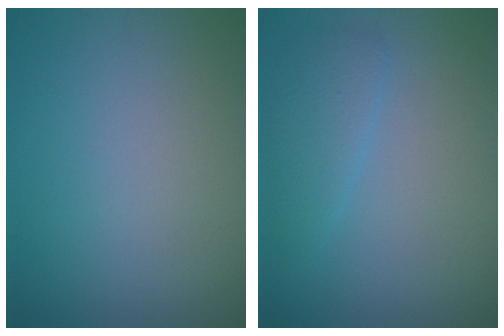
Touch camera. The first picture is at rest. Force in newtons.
{"total": 2.3, "press": 2.3, "slide": 0.0}